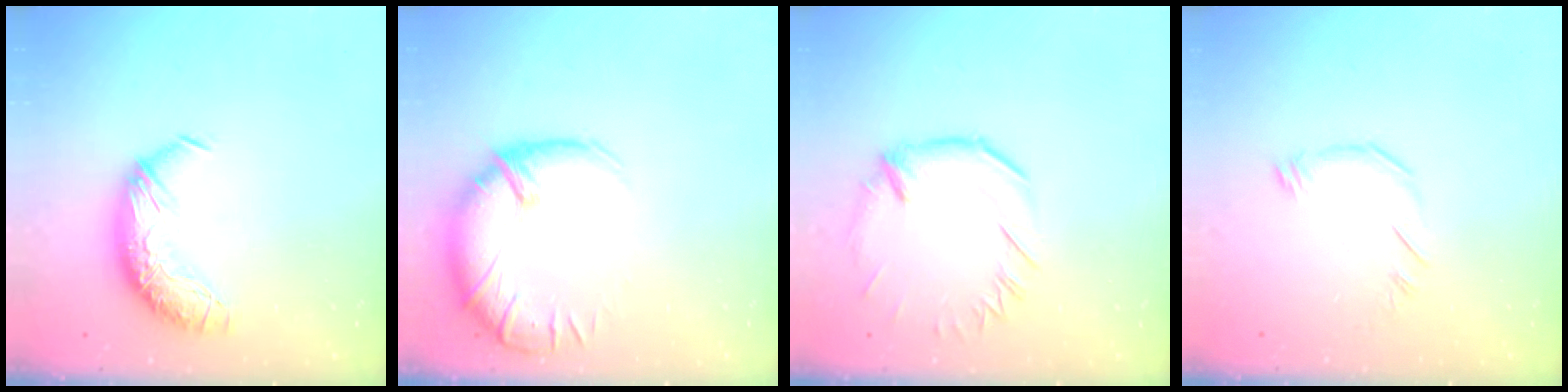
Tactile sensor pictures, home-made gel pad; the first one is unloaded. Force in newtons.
{"total": 2.8, "press": 0.1, "slide": 2.8}
{"total": 1.4, "press": 0.7, "slide": 1.2}
{"total": 5.8, "press": 5.8, "slide": 0.4}